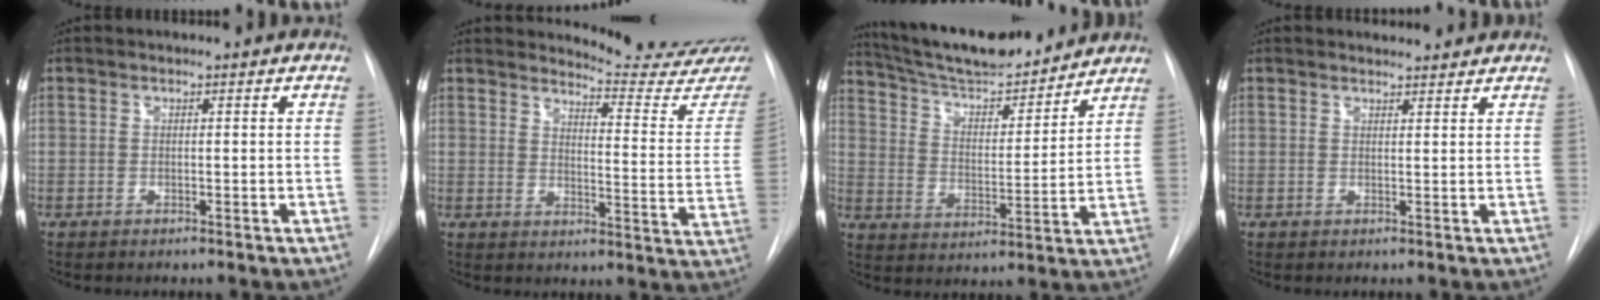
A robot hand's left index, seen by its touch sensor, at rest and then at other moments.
{"total": 15.3, "force": [15.2, -0.2, 1.7], "torque": [-0.010, -0.138, 0.157]}
{"total": 15.9, "force": [14.5, 2.5, 6.0], "torque": [-0.103, 0.001, 0.239]}
{"total": 2.2, "force": [2.1, 0.5, 0.2], "torque": [-0.007, 0.006, 0.024]}